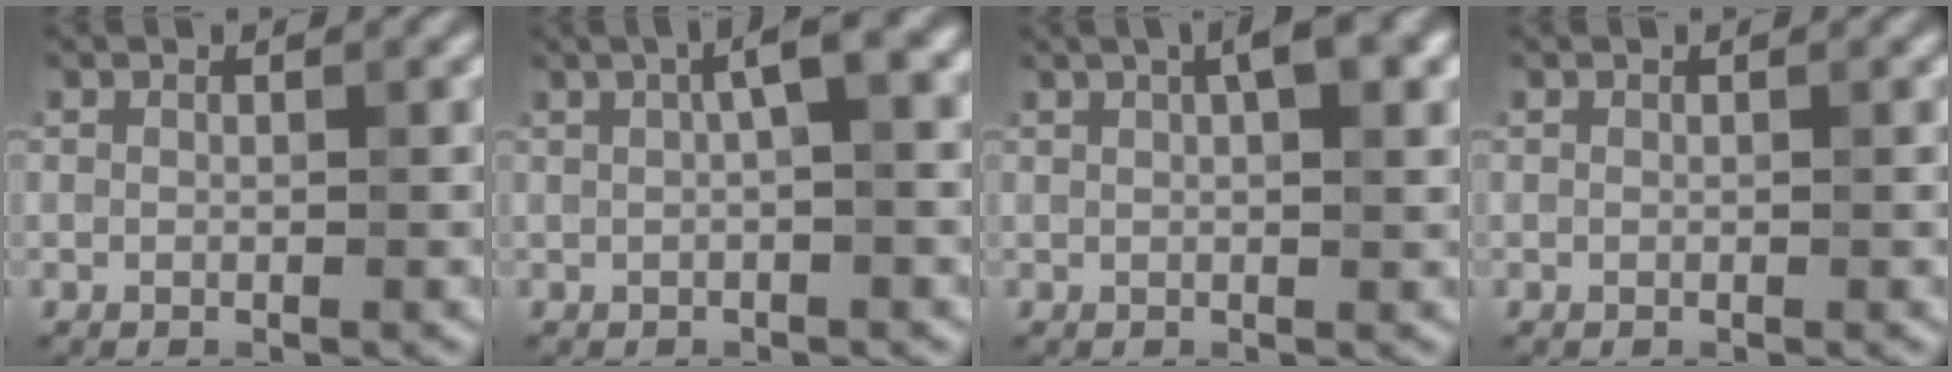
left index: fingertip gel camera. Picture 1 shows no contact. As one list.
[{"total": 3.7, "force": [1.0, 0.7, 3.5], "torque": [-0.054, 0.017, 0.012]}, {"total": 3.7, "force": [1.6, 1.0, 3.2], "torque": [-0.038, 0.009, 0.020]}, {"total": 0.0}]